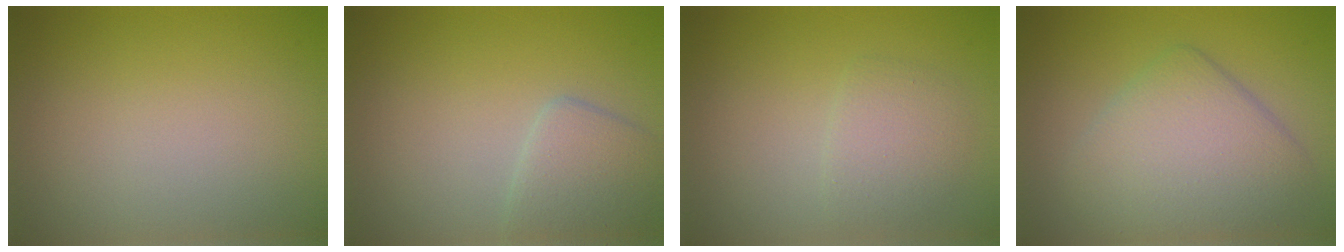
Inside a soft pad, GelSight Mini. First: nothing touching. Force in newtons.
{"total": 2.9, "press": 2.9, "slide": 0.1}
{"total": 2.2, "press": 2.2, "slide": 0.1}
{"total": 6.2, "press": 6.1, "slide": 0.5}